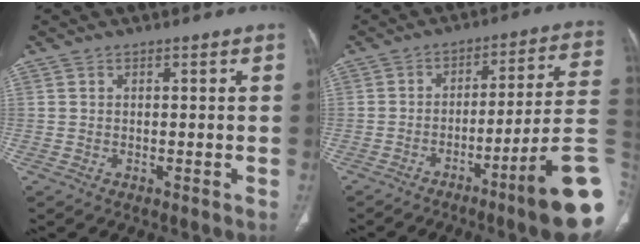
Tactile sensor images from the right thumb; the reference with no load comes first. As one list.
[{"total": 17.6, "force": [-7.4, 0.5, 15.9], "torque": [-0.167, 0.042, -0.111]}]